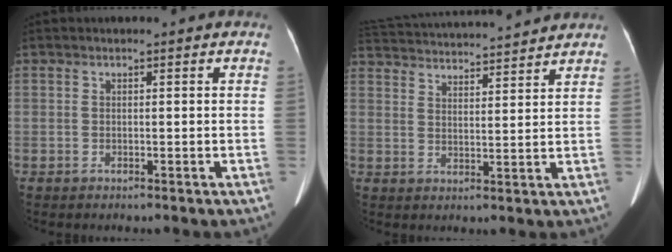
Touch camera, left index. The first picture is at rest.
{"total": 18.3, "force": [17.0, 2.0, 6.5], "torque": [-0.130, 0.037, 0.256]}